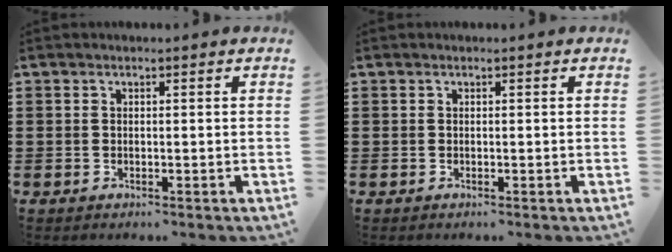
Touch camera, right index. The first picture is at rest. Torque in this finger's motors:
{"motor_torque": [-0.64, 0.68, -0.93, -0.16]}